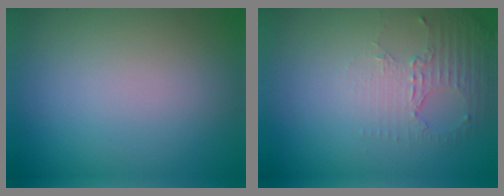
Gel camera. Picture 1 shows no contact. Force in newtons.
{"total": 2.5, "press": 1.8, "slide": 1.7}